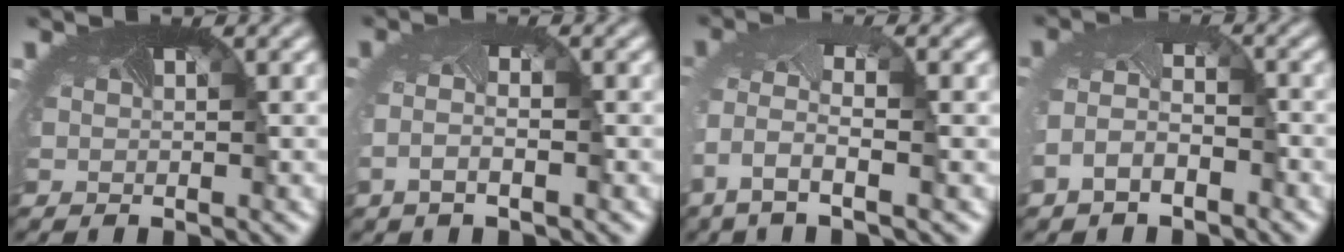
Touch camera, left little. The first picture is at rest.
{"total": 2.1, "force": [-0.8, 0.6, 1.9], "torque": [-0.059, -0.004, -0.021]}
{"total": 5.2, "force": [-1.9, 2.2, 4.3], "torque": [-0.119, -0.014, -0.042]}
{"total": 3.6, "force": [-2.1, 2.3, 1.9], "torque": [-0.058, -0.010, -0.049]}